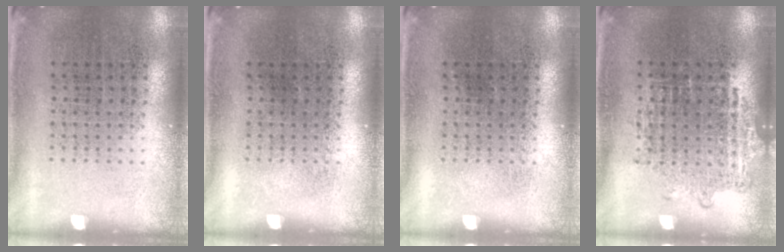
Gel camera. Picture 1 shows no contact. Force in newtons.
{"total": 0.0}
{"total": 0.0}
{"total": 1.0, "press": 0.9, "slide": 0.4}